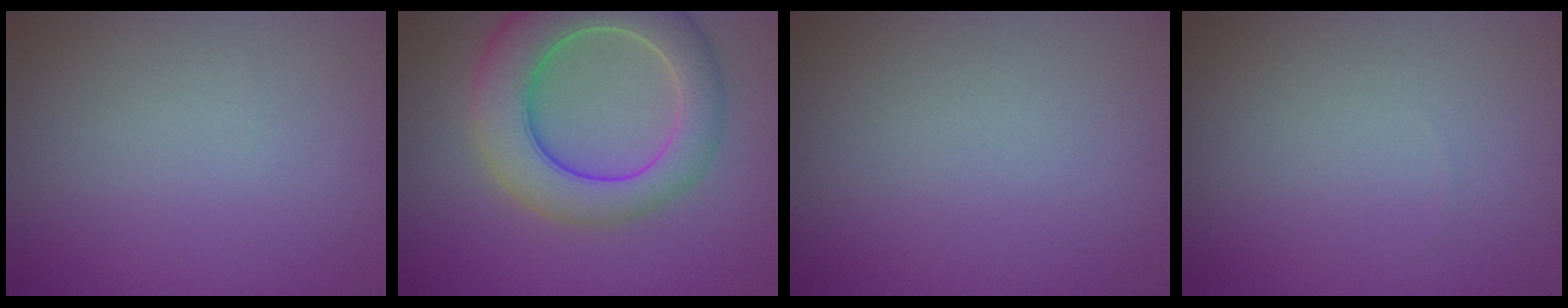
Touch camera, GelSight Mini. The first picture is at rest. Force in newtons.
{"total": 9.6, "press": 9.5, "slide": 0.5}
{"total": 0.0}
{"total": 0.0}